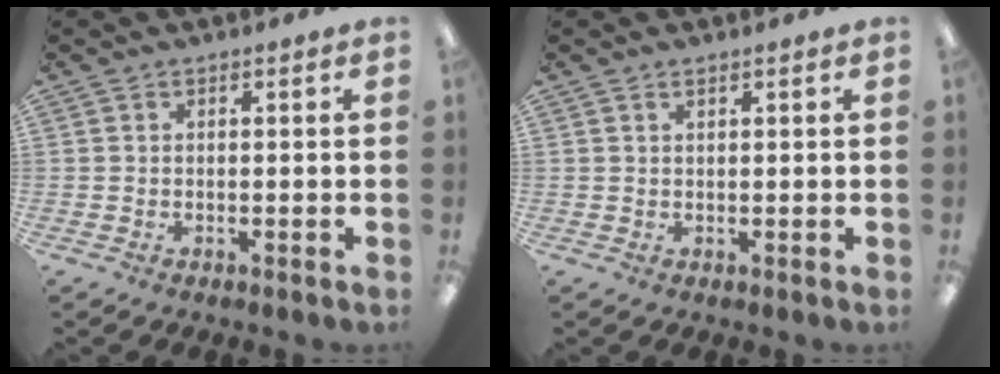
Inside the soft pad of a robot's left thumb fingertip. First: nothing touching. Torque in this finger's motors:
{"motor_torque": [-0.24, -0.09, -0.18, 0.39, 0.13]}